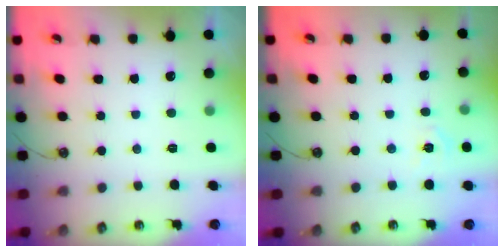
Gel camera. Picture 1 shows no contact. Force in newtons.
{"total": 2.9, "press": 2.9, "slide": 0.4}